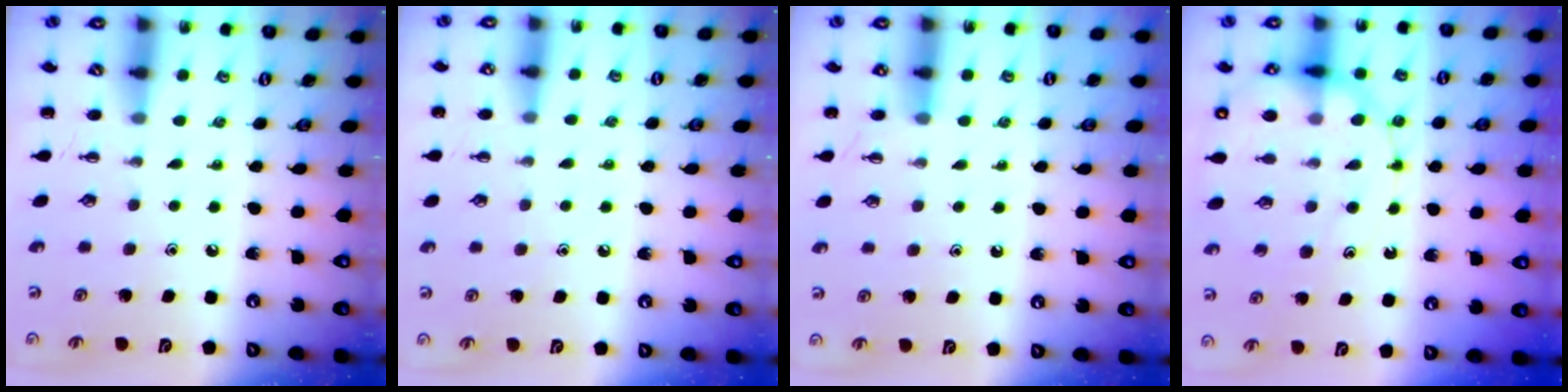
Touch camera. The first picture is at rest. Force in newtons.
{"total": 5.9, "press": 5.7, "slide": 1.6}
{"total": 4.1, "press": 3.8, "slide": 1.5}
{"total": 15.3, "press": 15.0, "slide": 3.0}